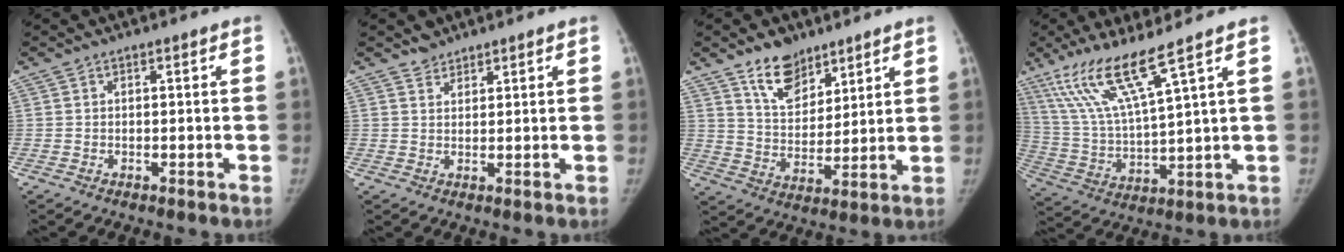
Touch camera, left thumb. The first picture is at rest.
{"total": 2.2, "force": [1.9, 1.1, -0.1], "torque": [0.016, -0.012, 0.029]}
{"total": 9.9, "force": [7.2, 5.5, 4.1], "torque": [-0.037, -0.053, 0.131]}
{"total": 13.2, "force": [8.6, 0.2, 10.0], "torque": [-0.210, -0.044, 0.179]}